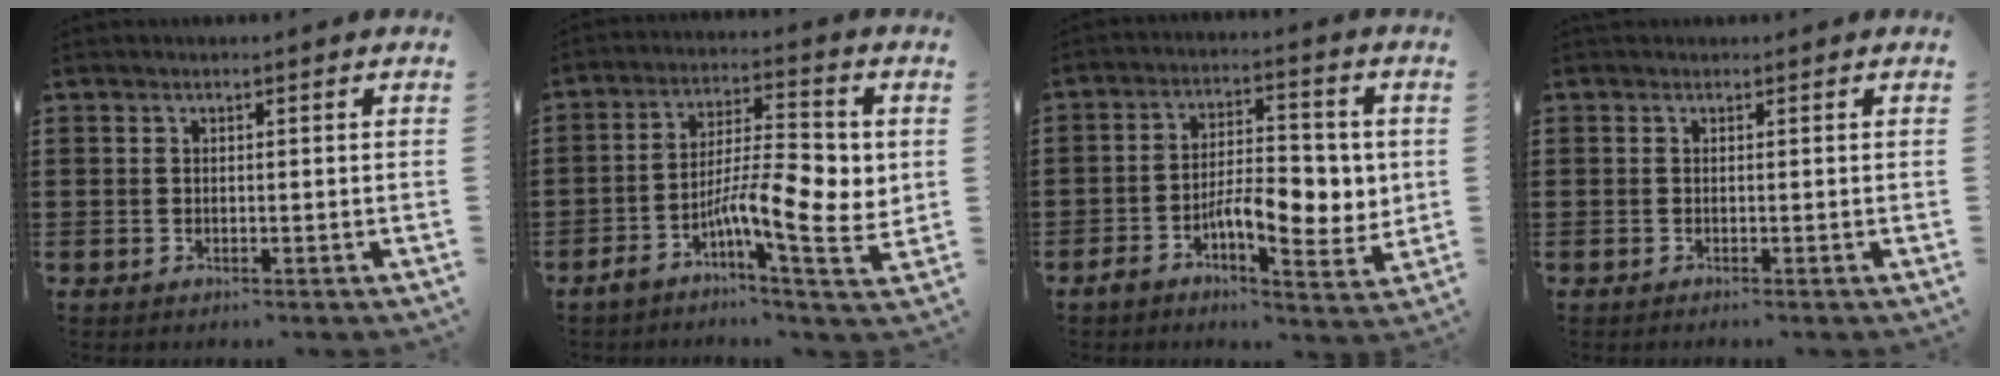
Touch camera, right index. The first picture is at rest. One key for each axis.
{"total": 10.3, "fx": -1.3, "fy": 3.3, "fz": 9.7, "tx": -0.162, "ty": -0.013, "tz": -0.026}
{"total": 8.7, "fx": -1.9, "fy": 4.2, "fz": 7.4, "tx": -0.111, "ty": 0.004, "tz": -0.038}
{"total": 0.0}